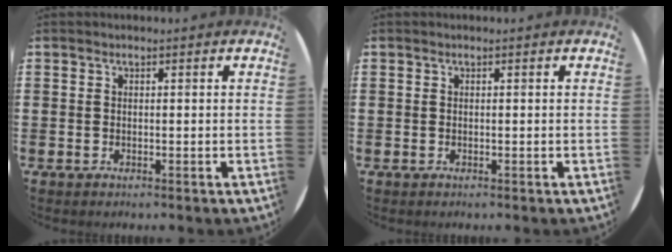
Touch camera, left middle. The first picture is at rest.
{"total": 0.0}